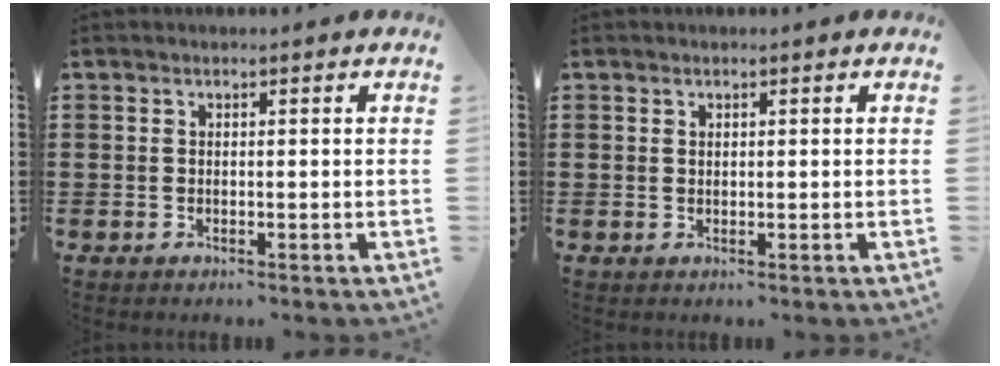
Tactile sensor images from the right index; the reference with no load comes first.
{"total": 0.5, "force": [0.3, 0.4, 0.2], "torque": [-0.004, 0.002, 0.007]}